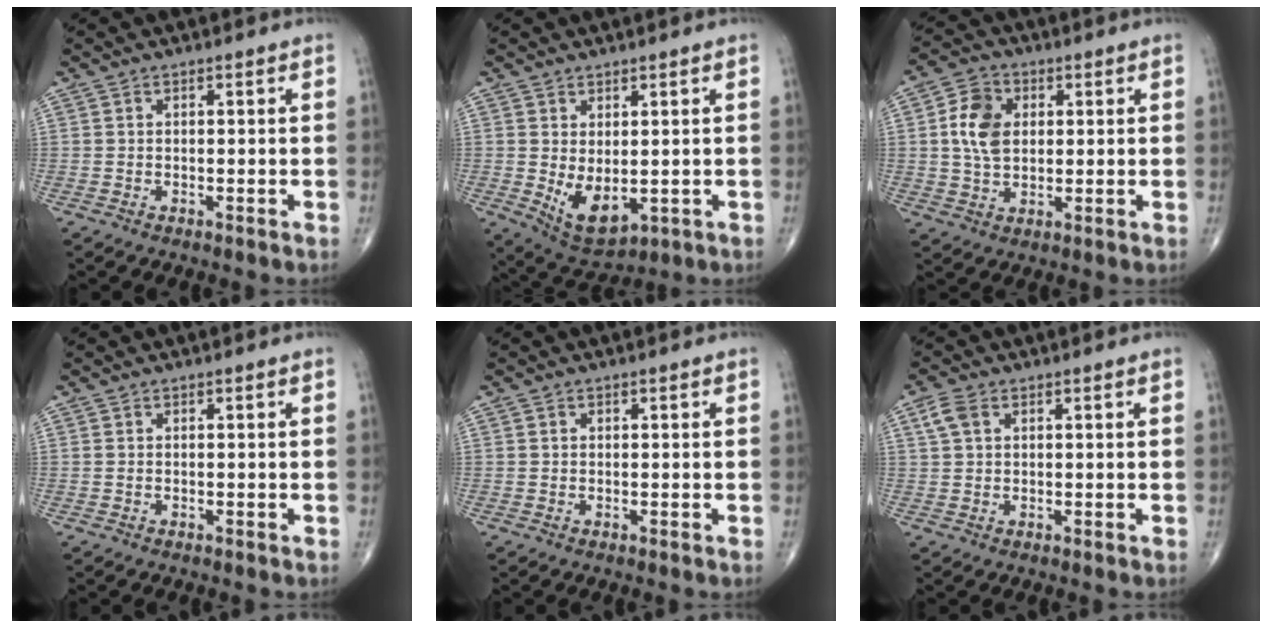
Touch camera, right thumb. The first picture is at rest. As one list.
[{"total": 7.5, "force": [-0.5, 4.1, 6.2], "torque": [-0.090, -0.010, 0.015]}, {"total": 8.4, "force": [1.4, 6.1, 5.6], "torque": [-0.092, 0.001, 0.023]}, {"total": 0.0}, {"total": 0.0}, {"total": 3.4, "force": [1.4, 2.2, 2.2], "torque": [-0.052, 0.010, 0.029]}]